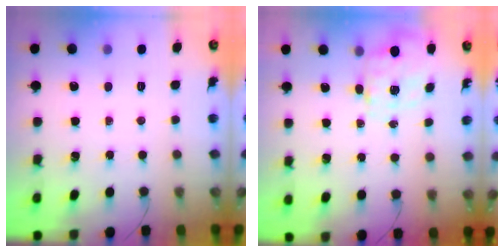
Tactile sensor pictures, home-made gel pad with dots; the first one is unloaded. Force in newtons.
{"total": 2.5, "press": 2.3, "slide": 1.0}